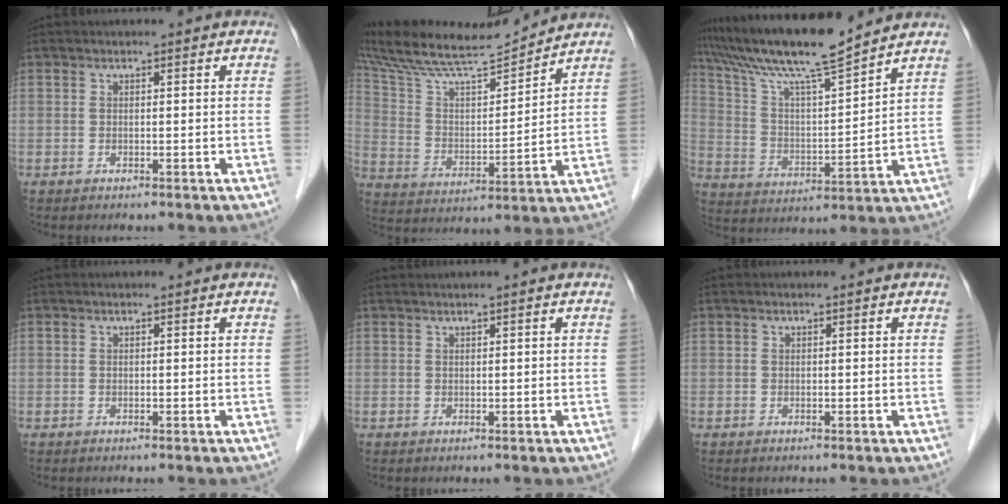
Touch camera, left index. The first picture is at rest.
{"total": 16.8, "force": [15.4, 1.2, 6.8], "torque": [-0.134, 0.007, 0.272]}
{"total": 14.9, "force": [13.0, -0.5, 7.3], "torque": [-0.142, 0.004, 0.231]}
{"total": 0.0}
{"total": 0.8, "force": [0.5, -0.3, 0.6], "torque": [-0.015, 0.003, 0.017]}
{"total": 0.0}